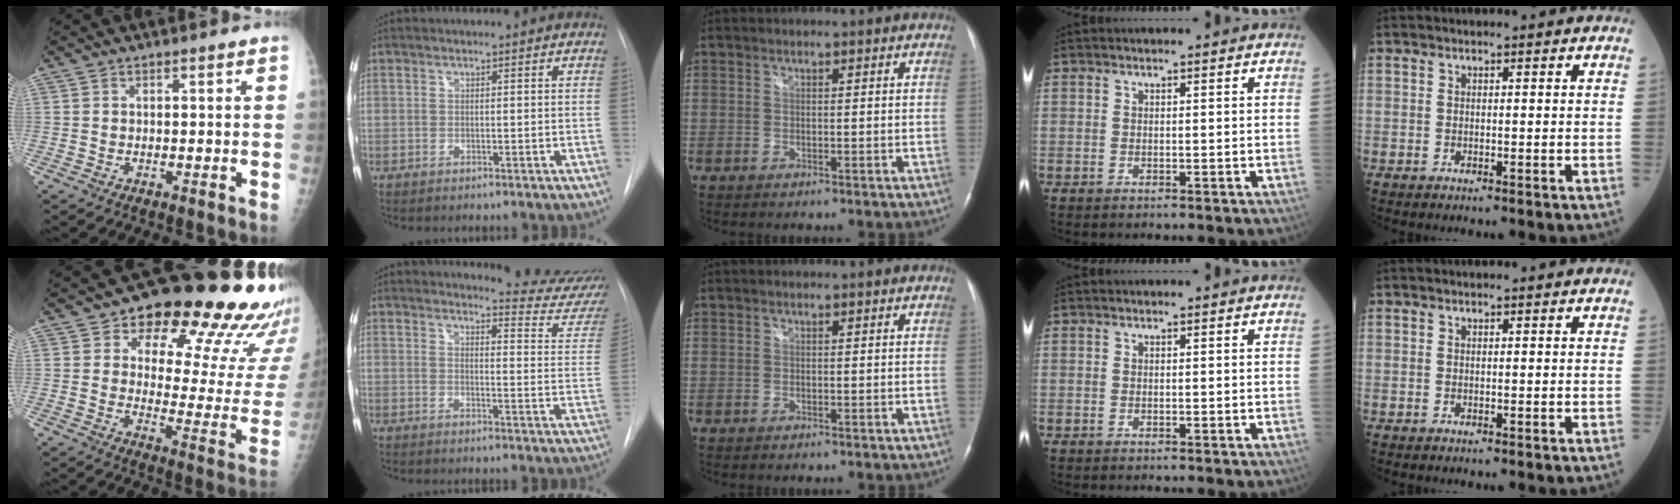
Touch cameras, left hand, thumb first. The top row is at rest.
{"thumb": {"total": 24.2, "force": [15.8, 10.8, 14.8], "torque": [-0.143, -0.070, 0.195]}, "index": {"total": 12.7, "force": [12.6, -0.4, 1.3], "torque": [-0.001, -0.125, 0.118]}}